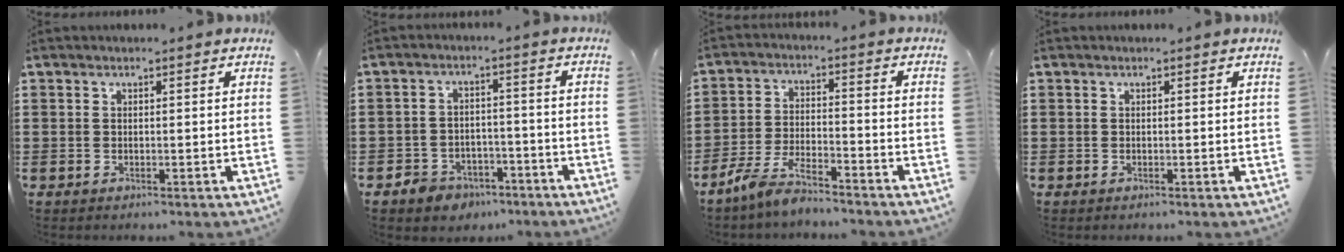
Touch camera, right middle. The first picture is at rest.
{"total": 3.9, "force": [-3.4, 1.7, 0.4], "torque": [-0.022, 0.006, -0.074]}
{"total": 5.9, "force": [-5.3, 0.6, 2.5], "torque": [-0.062, -0.003, -0.106]}
{"total": 0.0}